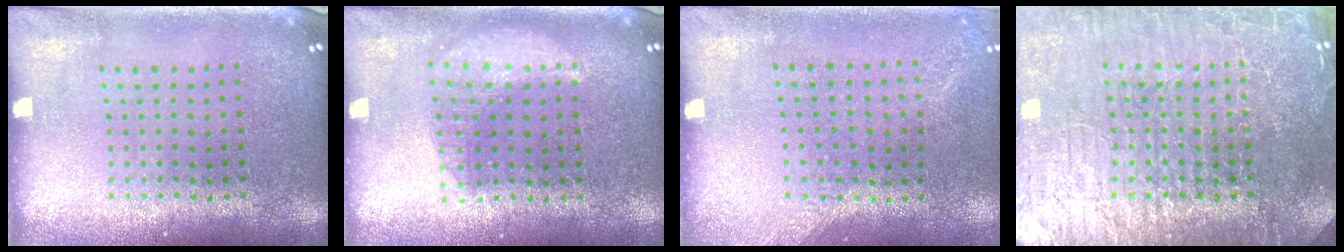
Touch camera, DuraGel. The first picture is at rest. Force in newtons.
{"total": 1.4, "press": 1.4, "slide": 0.2}
{"total": 1.4, "press": 1.0, "slide": 0.9}
{"total": 6.8, "press": 6.8, "slide": 1.0}